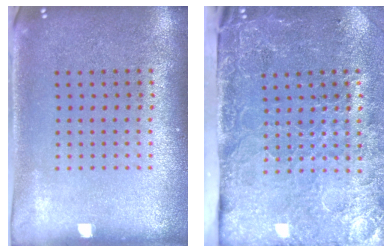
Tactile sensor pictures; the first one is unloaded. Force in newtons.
{"total": 4.6, "press": 3.6, "slide": 2.9}